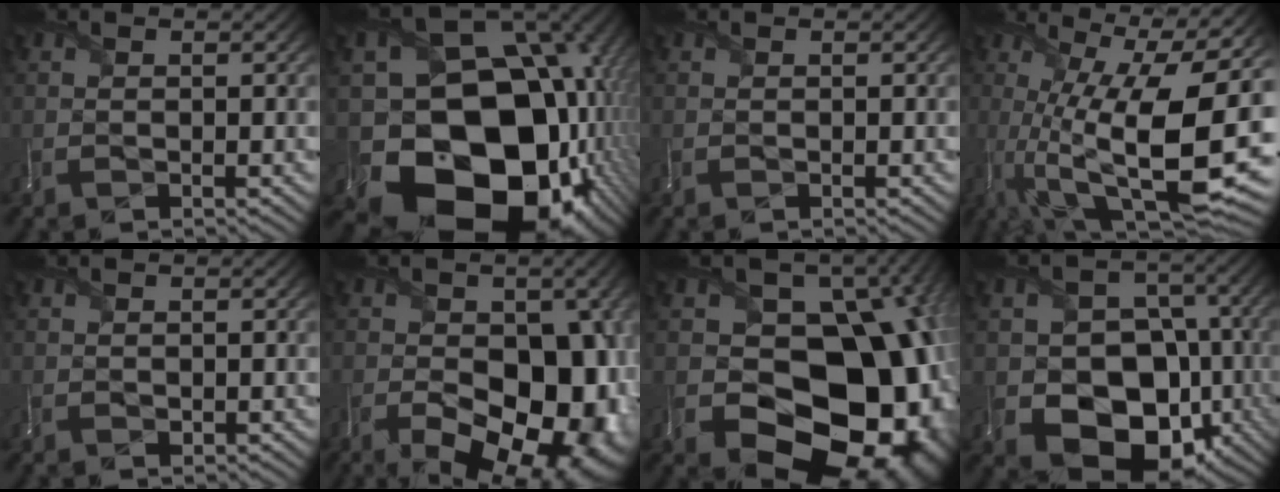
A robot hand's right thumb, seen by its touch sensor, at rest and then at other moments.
{"total": 21.6, "force": [-4.6, 16.9, 12.6], "torque": [-0.233, -0.070, -0.051]}
{"total": 0.0}
{"total": 18.0, "force": [-2.2, 5.9, 16.9], "torque": [-0.267, -0.026, -0.028]}
{"total": 0.7, "force": [0.3, 0.5, 0.3], "torque": [-0.010, -0.004, 0.008]}
{"total": 17.5, "force": [-4.5, 10.0, 13.6], "torque": [-0.168, -0.028, -0.050]}
{"total": 22.4, "force": [-3.0, 17.4, 13.8], "torque": [-0.178, -0.021, -0.050]}
{"total": 14.7, "force": [-3.7, 11.5, 8.3], "torque": [-0.142, -0.037, -0.070]}